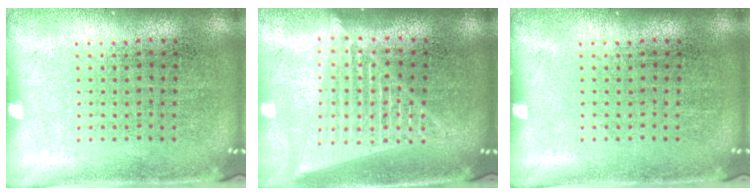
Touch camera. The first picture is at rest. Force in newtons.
{"total": 1.8, "press": 1.6, "slide": 0.9}
{"total": 0.0}